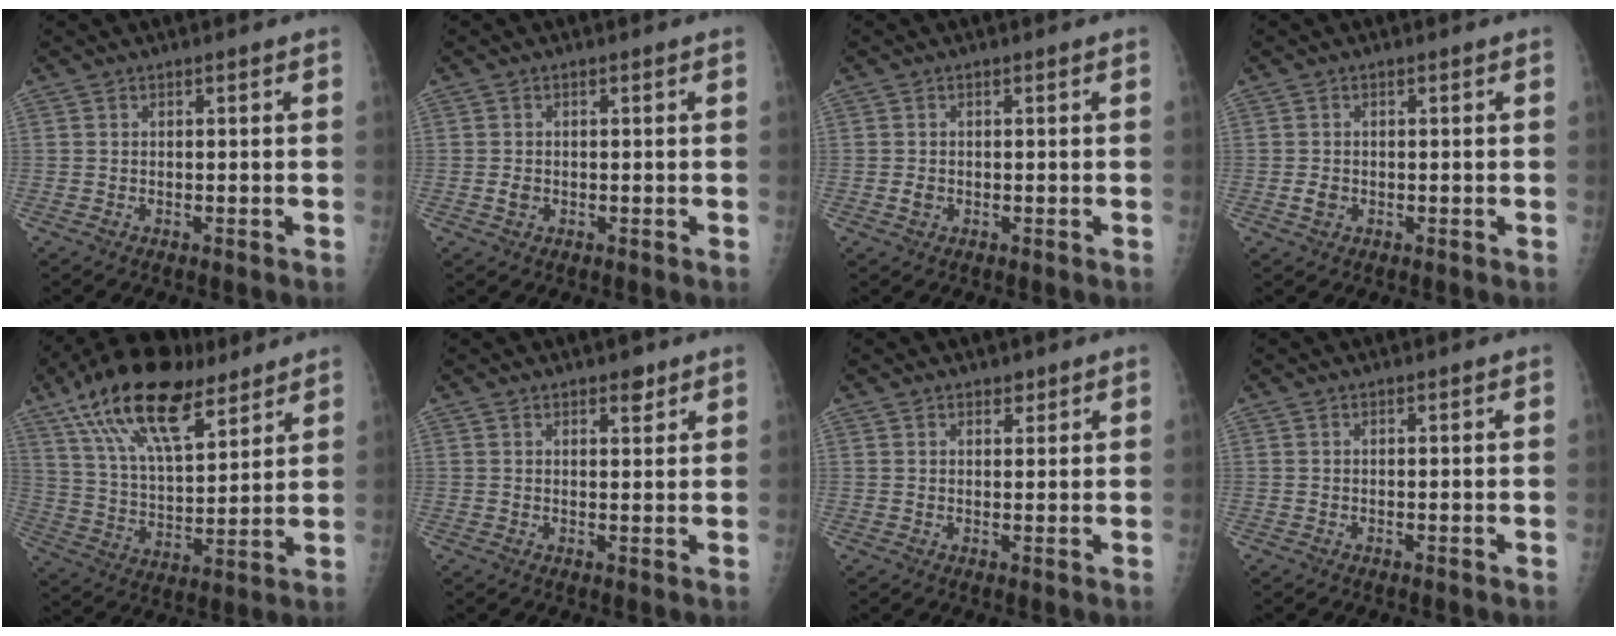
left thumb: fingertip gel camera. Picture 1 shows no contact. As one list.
[{"total": 1.3, "force": [-0.2, 1.1, 0.7], "torque": [-0.010, 0.001, -0.002]}, {"total": 1.3, "force": [-0.2, 1.0, 0.7], "torque": [-0.009, 0.001, -0.002]}, {"total": 1.8, "force": [-0.4, 1.4, 0.9], "torque": [-0.012, 0.002, -0.004]}, {"total": 20.7, "force": [13.2, 8.3, 13.7], "torque": [-0.222, -0.035, 0.238]}, {"total": 2.5, "force": [1.8, 1.2, 1.2], "torque": [-0.005, -0.010, 0.024]}, {"total": 1.8, "force": [1.3, 1.0, 0.5], "torque": [0.006, -0.009, 0.017]}, {"total": 0.0}]